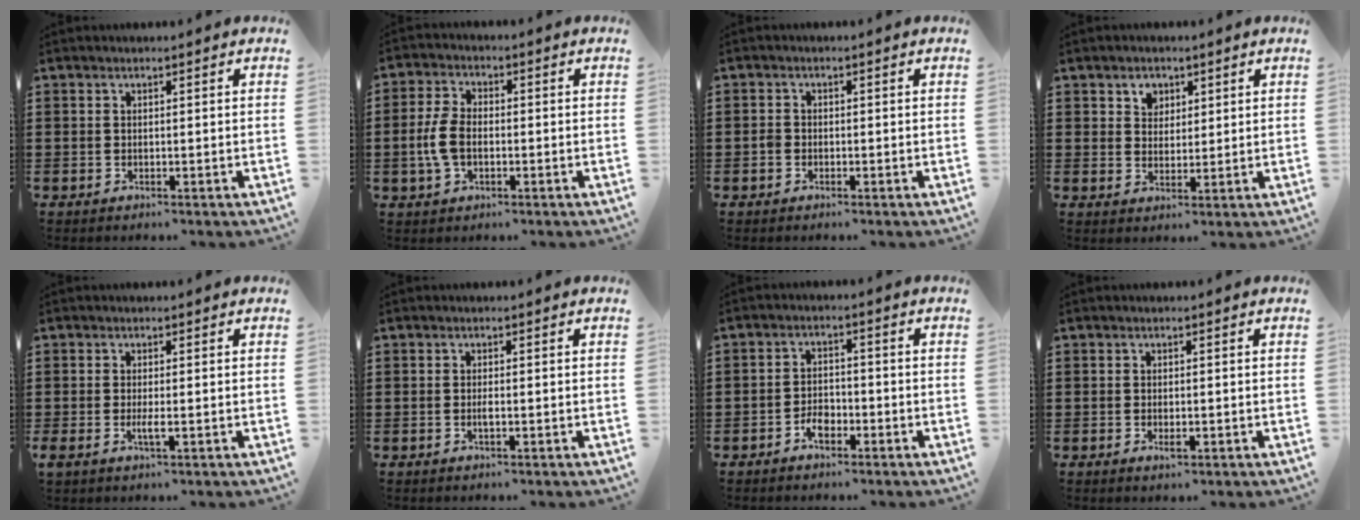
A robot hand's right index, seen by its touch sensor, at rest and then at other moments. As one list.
[{"total": 5.4, "force": [-0.9, 3.1, 4.4], "torque": [-0.118, -0.008, -0.026]}, {"total": 1.4, "force": [-0.6, 1.1, 0.6], "torque": [-0.021, 0.000, -0.015]}, {"total": 3.0, "force": [1.7, 2.3, 0.6], "torque": [-0.021, 0.009, 0.031]}, {"total": 1.9, "force": [-0.5, 0.2, 1.8], "torque": [-0.040, -0.005, -0.012]}, {"total": 1.0, "force": [-0.3, 0.2, 0.9], "torque": [-0.026, -0.005, -0.008]}, {"total": 3.1, "force": [-1.9, 1.7, 1.7], "torque": [-0.033, 0.005, -0.037]}, {"total": 1.2, "force": [-0.4, 0.5, 1.0], "torque": [-0.019, -0.003, -0.007]}]